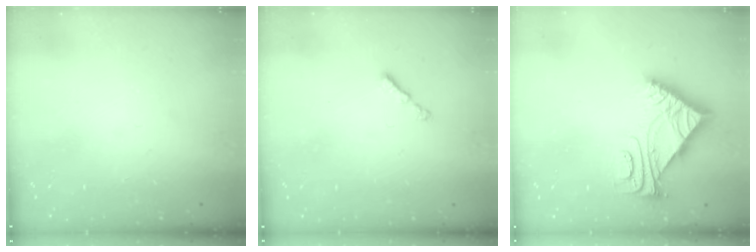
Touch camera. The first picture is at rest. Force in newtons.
{"total": 1.1, "press": 1.0, "slide": 0.4}
{"total": 7.0, "press": 7.0, "slide": 0.2}